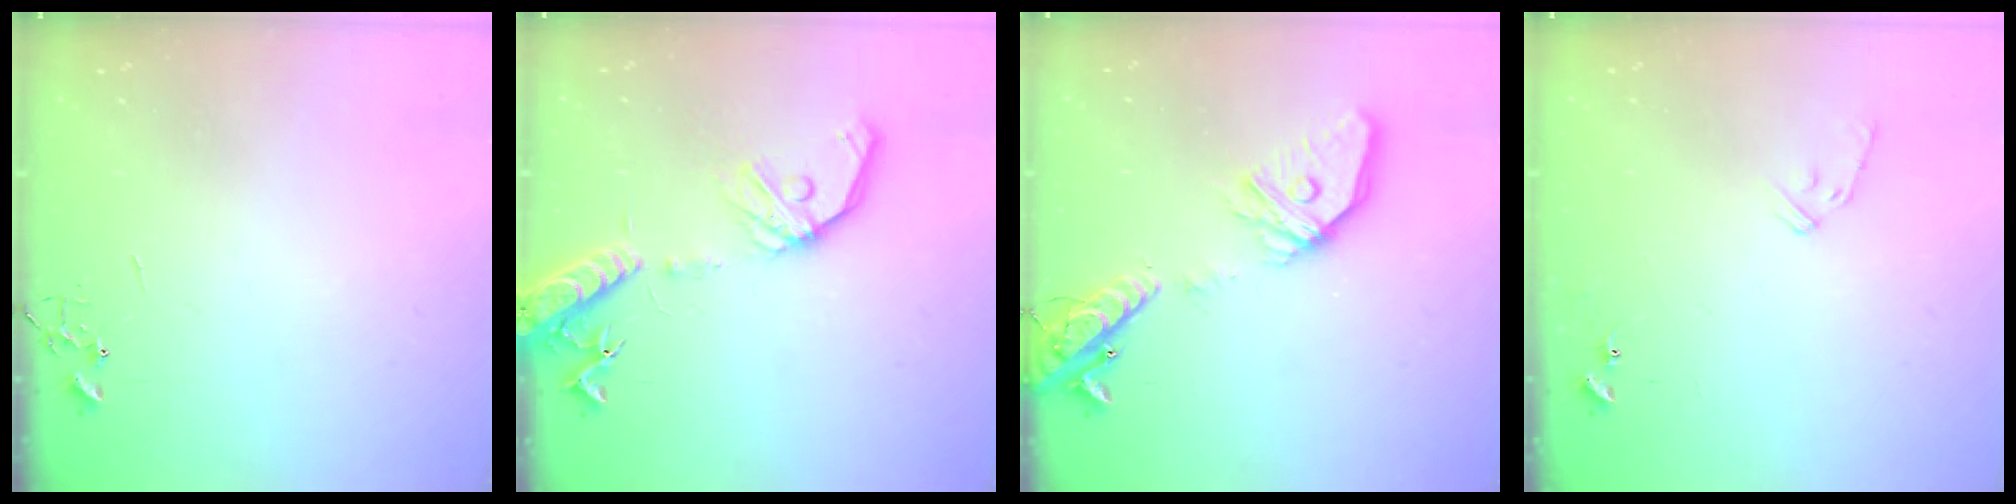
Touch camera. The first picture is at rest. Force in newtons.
{"total": 16.3, "press": 16.0, "slide": 3.2}
{"total": 20.2, "press": 20.0, "slide": 3.0}
{"total": 8.2, "press": 8.2, "slide": 0.3}